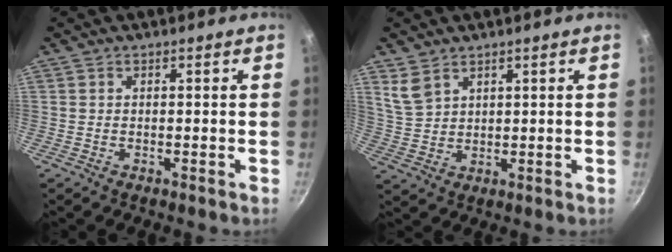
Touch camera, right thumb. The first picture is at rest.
{"total": 4.9, "force": [3.3, 2.9, 2.1], "torque": [-0.032, -0.012, 0.076]}